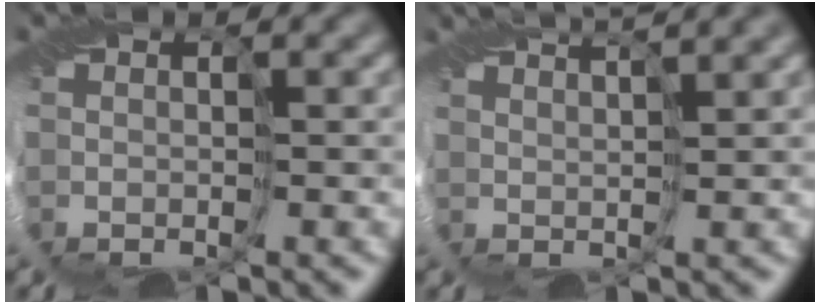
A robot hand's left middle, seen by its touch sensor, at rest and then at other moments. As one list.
[{"total": 4.7, "force": [3.9, 0.7, 2.6], "torque": [-0.037, 0.023, 0.037]}]